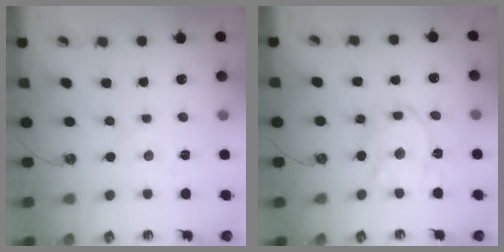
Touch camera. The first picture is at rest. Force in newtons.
{"total": 15.6, "press": 15.6, "slide": 1.3}